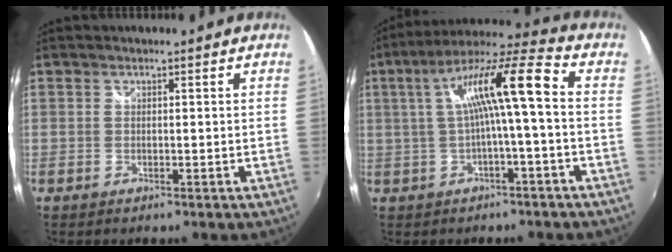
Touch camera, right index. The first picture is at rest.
{"total": 12.4, "force": [0.3, 0.9, 12.3], "torque": [-0.225, 0.027, 0.010]}